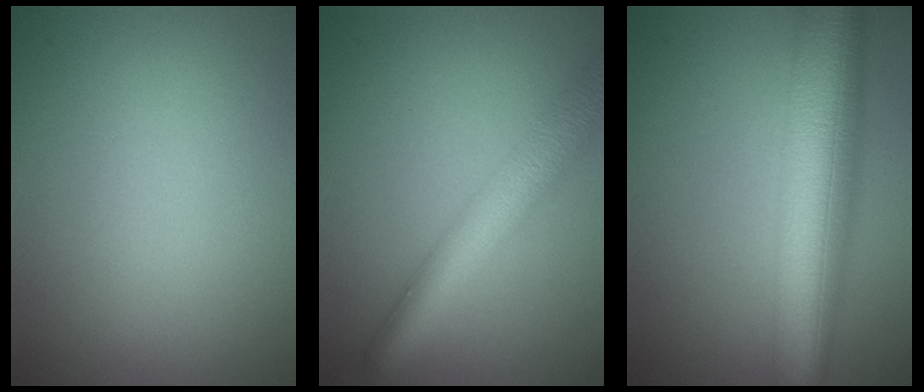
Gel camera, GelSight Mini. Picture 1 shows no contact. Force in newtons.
{"total": 6.3, "press": 6.3, "slide": 0.1}
{"total": 10.9, "press": 10.9, "slide": 0.1}